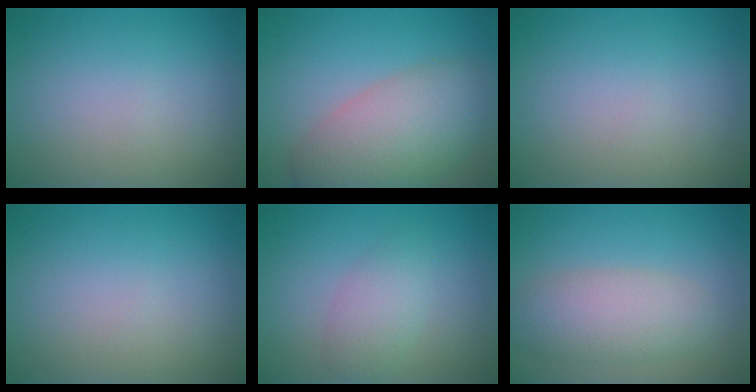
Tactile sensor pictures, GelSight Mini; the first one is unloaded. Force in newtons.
{"total": 7.4, "press": 7.4, "slide": 0.6}
{"total": 0.0}
{"total": 0.0}
{"total": 2.6, "press": 2.6, "slide": 0.2}
{"total": 4.3, "press": 4.3, "slide": 0.5}